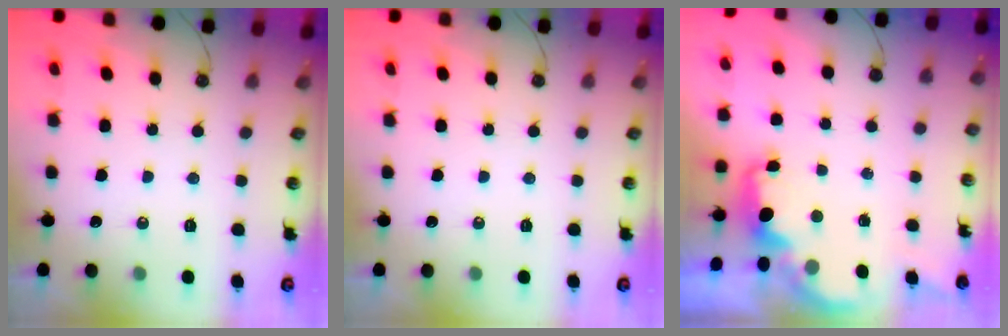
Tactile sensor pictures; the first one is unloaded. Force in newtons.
{"total": 0.0}
{"total": 2.1, "press": 2.0, "slide": 0.6}